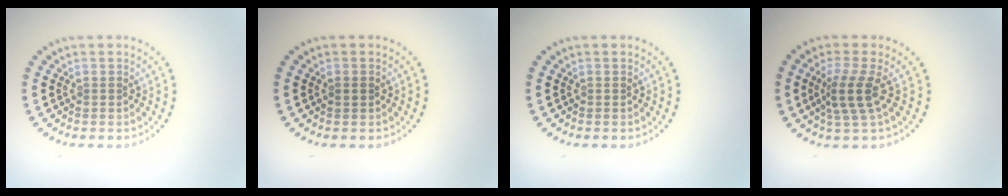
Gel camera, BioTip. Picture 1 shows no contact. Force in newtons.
{"total": 0.8, "press": 0.8, "slide": 0.1}
{"total": 0.0}
{"total": 3.1, "press": 2.4, "slide": 2.0}